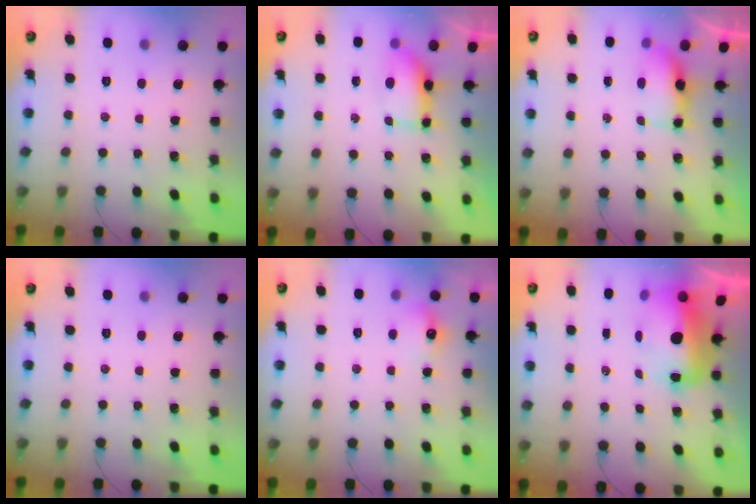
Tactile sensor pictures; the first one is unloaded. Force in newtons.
{"total": 7.1, "press": 6.9, "slide": 1.7}
{"total": 6.9, "press": 6.9, "slide": 0.5}
{"total": 0.0}
{"total": 6.8, "press": 6.6, "slide": 1.4}
{"total": 11.6, "press": 11.4, "slide": 2.4}